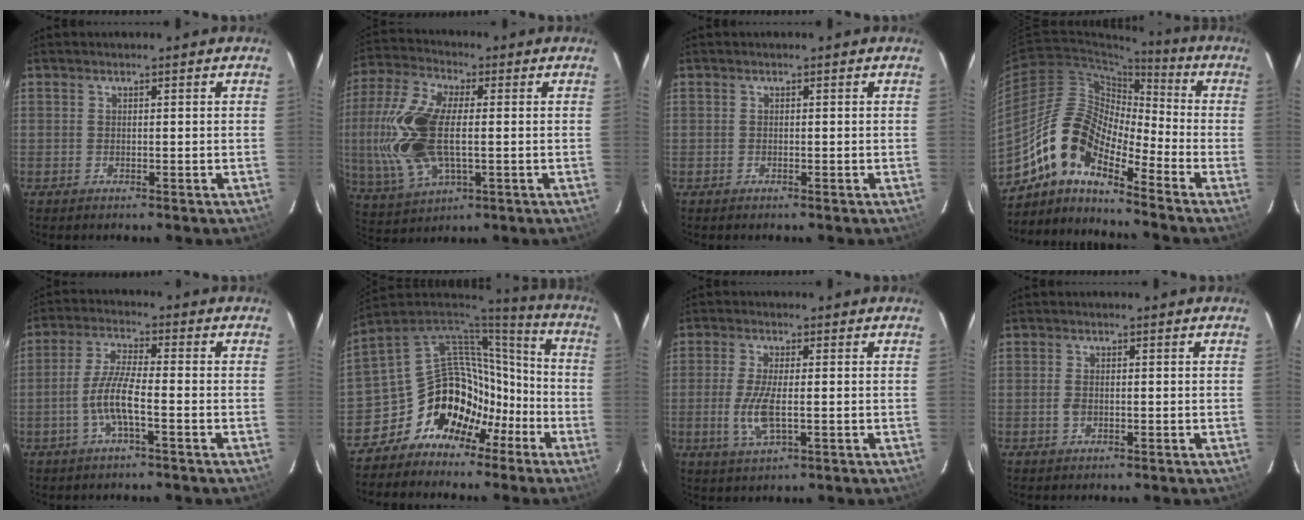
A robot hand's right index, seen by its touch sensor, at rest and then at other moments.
{"total": 18.4, "force": [-0.3, 9.2, 15.9], "torque": [-0.358, 0.003, -0.001]}
{"total": 0.0}
{"total": 12.7, "force": [-9.0, 4.6, 7.6], "torque": [-0.127, 0.011, -0.186]}
{"total": 6.7, "force": [-2.6, 0.9, 6.1], "torque": [-0.130, 0.002, -0.049]}
{"total": 17.2, "force": [-9.8, 12.5, 6.5], "torque": [-0.117, 0.070, -0.156]}
{"total": 7.0, "force": [-1.4, 2.1, 6.5], "torque": [-0.137, -0.010, -0.026]}
{"total": 1.9, "force": [-0.5, 1.3, 1.3], "torque": [-0.029, 0.002, -0.009]}